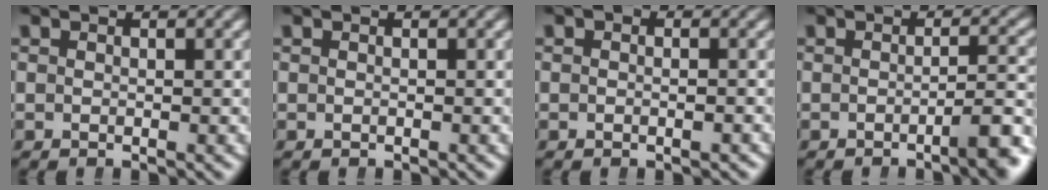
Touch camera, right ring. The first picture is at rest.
{"total": 0.0}
{"total": 0.7, "force": [-0.4, 0.3, 0.5], "torque": [0.000, -0.001, -0.007]}
{"total": 3.1, "force": [-1.6, 0.1, 2.6], "torque": [-0.023, 0.006, -0.034]}